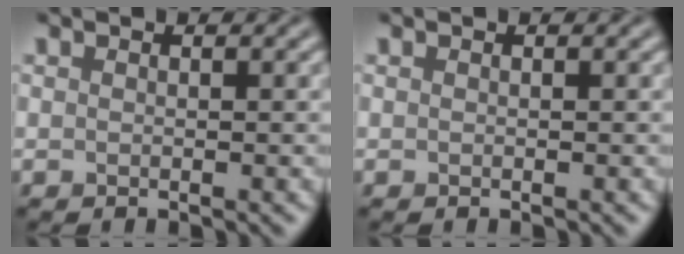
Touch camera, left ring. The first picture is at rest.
{"total": 0.0}